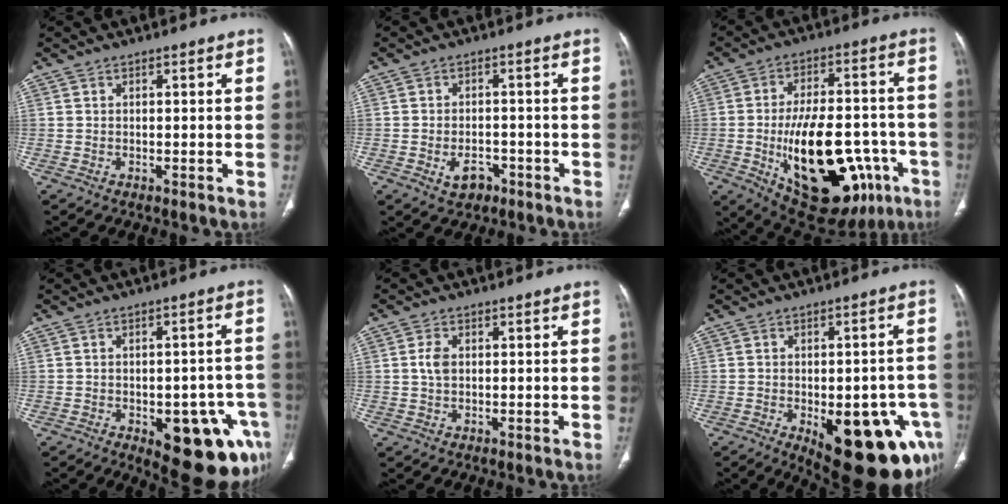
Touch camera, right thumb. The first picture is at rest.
{"total": 4.4, "force": [-2.1, 3.0, 2.5], "torque": [-0.032, 0.015, -0.026]}
{"total": 26.9, "force": [-7.9, 13.6, 21.8], "torque": [-0.312, 0.014, -0.092]}
{"total": 16.4, "force": [-6.8, 7.4, 13.0], "torque": [-0.110, 0.031, -0.068]}
{"total": 2.7, "force": [0.3, 1.8, 2.1], "torque": [-0.043, 0.003, 0.005]}
{"total": 21.1, "force": [-8.2, 9.1, 17.1], "torque": [-0.150, 0.013, -0.087]}